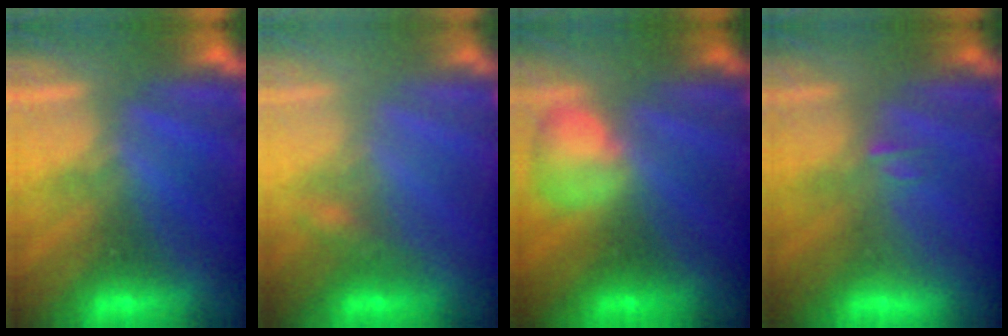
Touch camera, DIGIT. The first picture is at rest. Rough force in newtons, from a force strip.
{"total": 2.2}
{"total": 2.4}
{"total": 2.2}